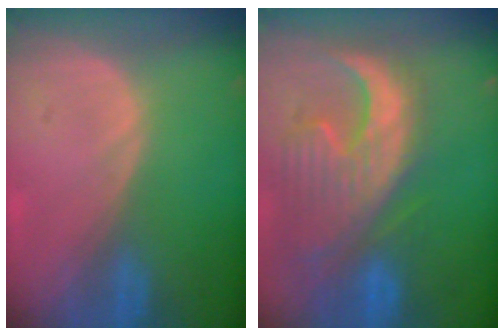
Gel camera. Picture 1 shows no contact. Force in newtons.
{"total": 13.6, "press": 11.5, "slide": 7.2}